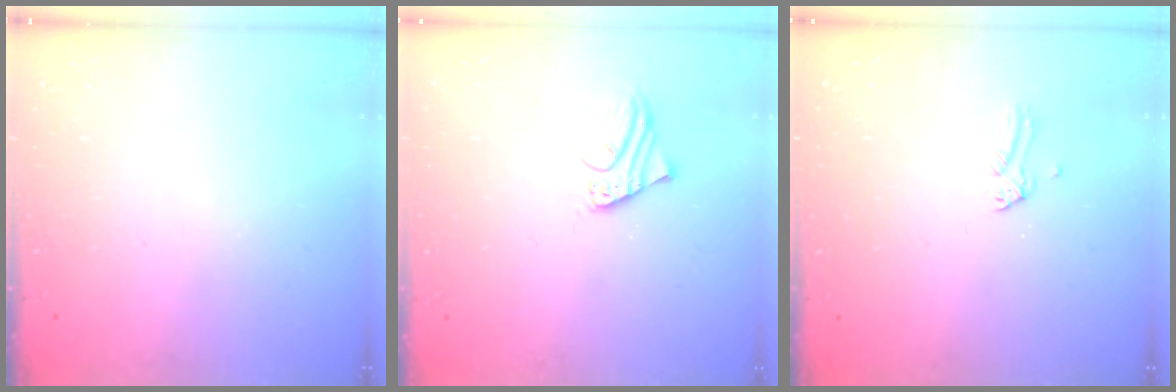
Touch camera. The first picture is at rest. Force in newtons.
{"total": 2.2, "press": 2.2, "slide": 0.1}
{"total": 0.0}